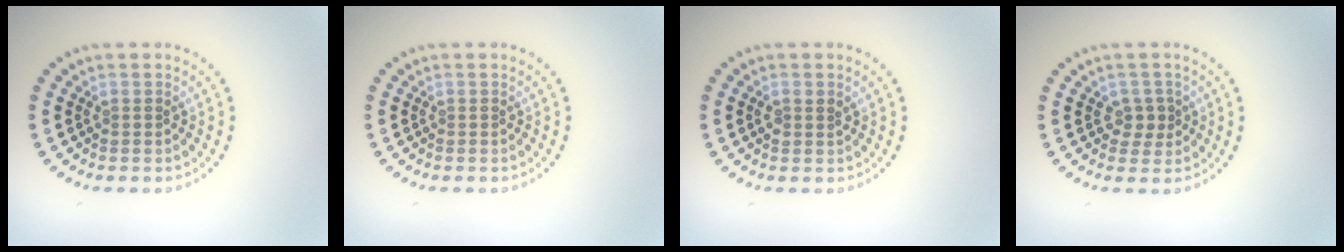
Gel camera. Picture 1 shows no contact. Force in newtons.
{"total": 0.0}
{"total": 0.9, "press": 0.9, "slide": 0.3}
{"total": 1.9, "press": 1.7, "slide": 0.7}